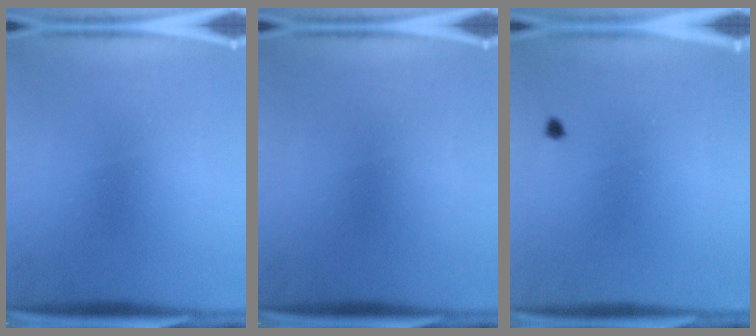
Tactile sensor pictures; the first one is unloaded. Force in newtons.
{"total": 0.0}
{"total": 0.6}